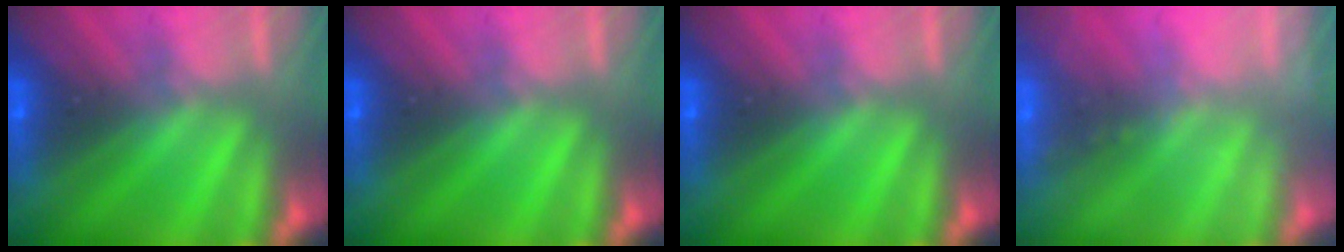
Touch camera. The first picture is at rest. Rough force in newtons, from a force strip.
{"total": 0.0}
{"total": 0.0}
{"total": 2.3}